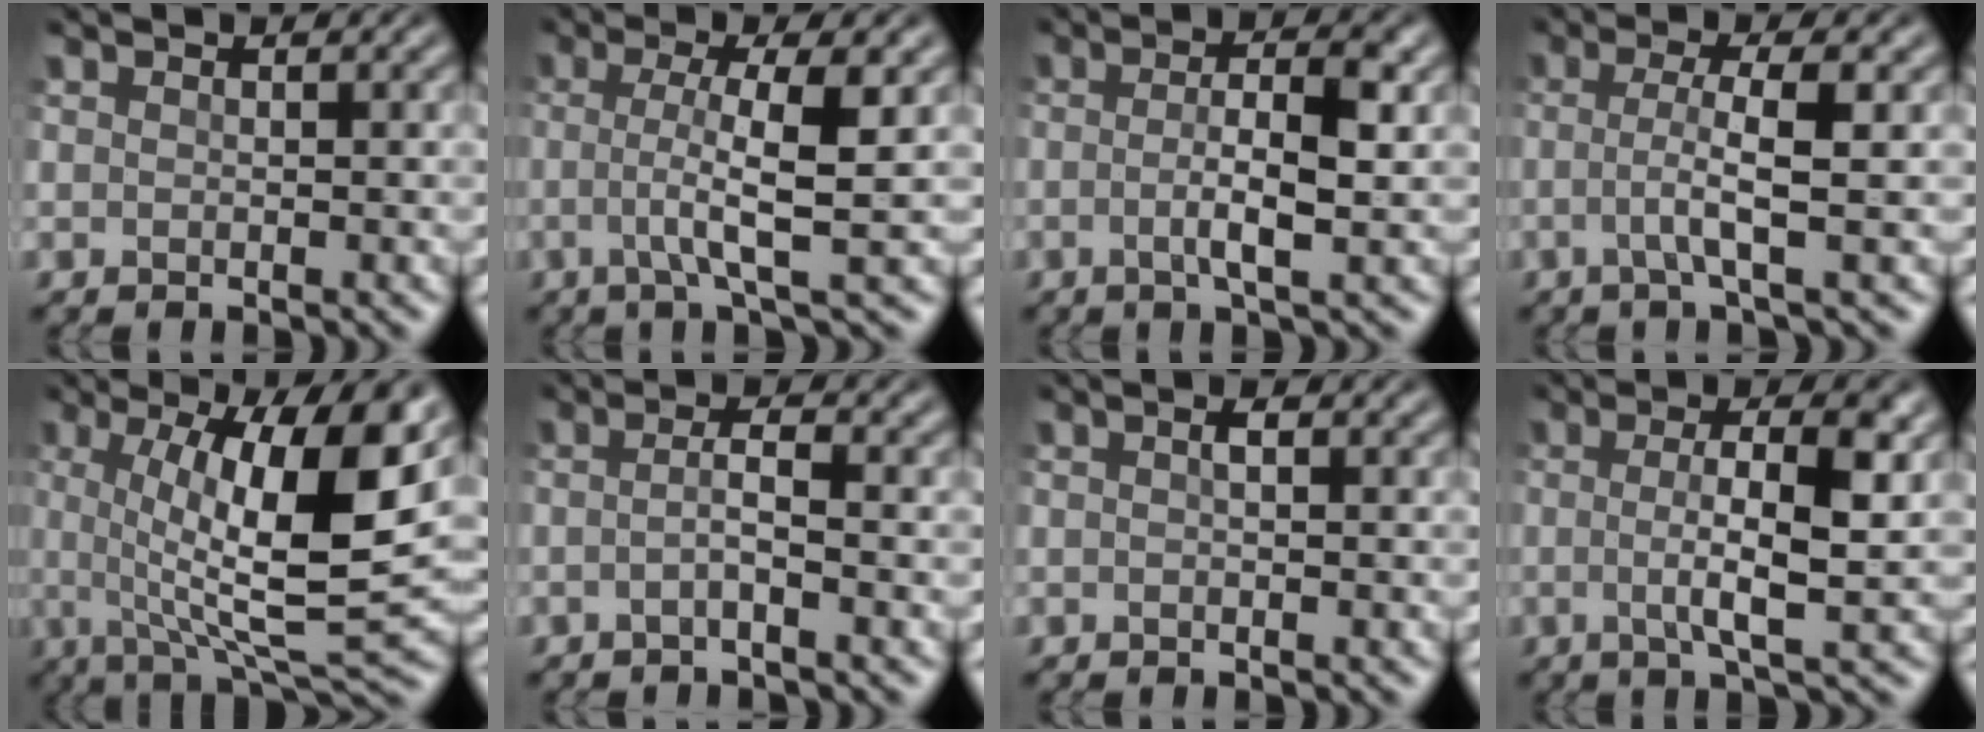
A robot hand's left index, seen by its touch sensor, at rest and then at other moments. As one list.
[{"total": 5.1, "force": [-0.4, 1.0, 5.0], "torque": [-0.084, 0.000, -0.015]}, {"total": 4.6, "force": [-0.6, 1.0, 4.4], "torque": [-0.081, 0.000, -0.016]}, {"total": 3.6, "force": [-0.5, 0.6, 3.6], "torque": [-0.064, -0.003, -0.015]}, {"total": 12.5, "force": [1.5, 3.1, 12.0], "torque": [-0.178, -0.005, 0.024]}, {"total": 2.0, "force": [-0.8, 0.3, 1.8], "torque": [-0.036, 0.001, -0.022]}, {"total": 0.8, "force": [-0.2, 0.2, 0.8], "torque": [-0.017, 0.002, -0.006]}, {"total": 6.2, "force": [-0.2, 1.5, 6.0], "torque": [-0.098, 0.002, -0.011]}]